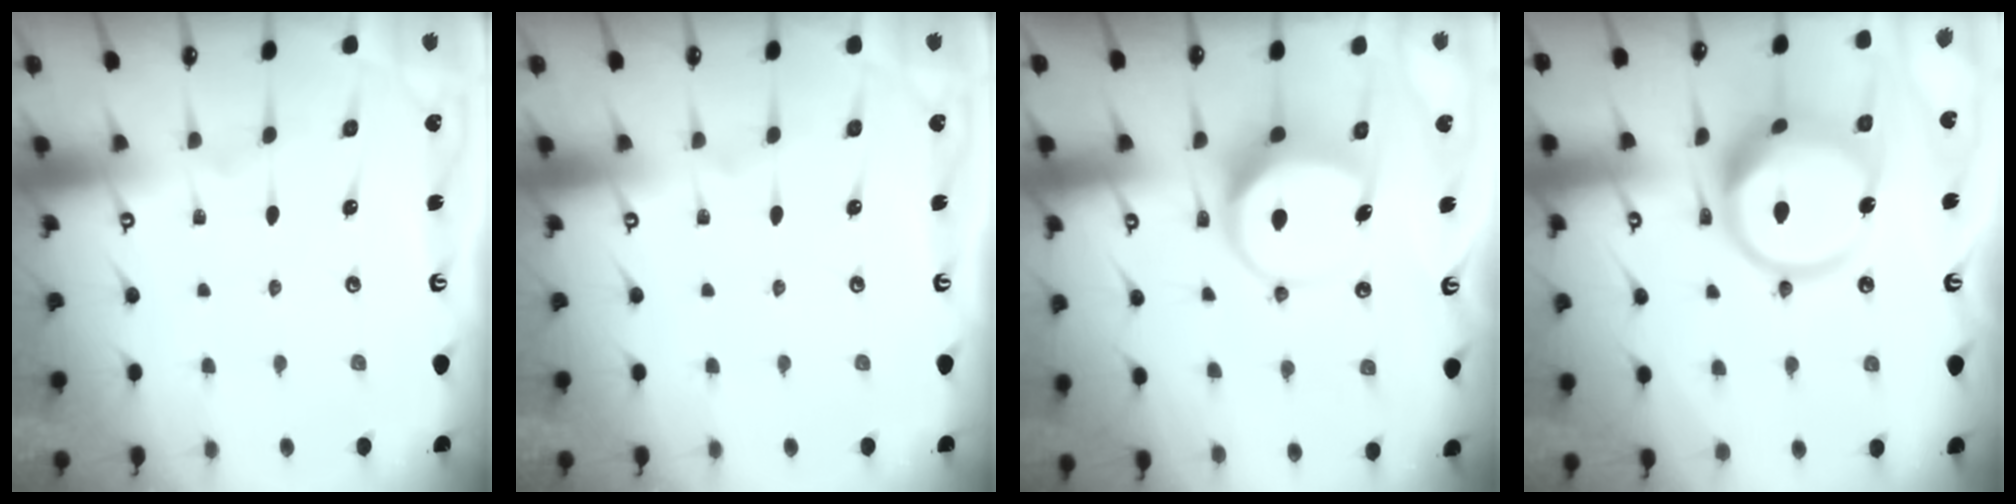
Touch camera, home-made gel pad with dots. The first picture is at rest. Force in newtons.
{"total": 0.0}
{"total": 8.7, "press": 8.6, "slide": 0.8}
{"total": 16.2, "press": 16.1, "slide": 1.8}